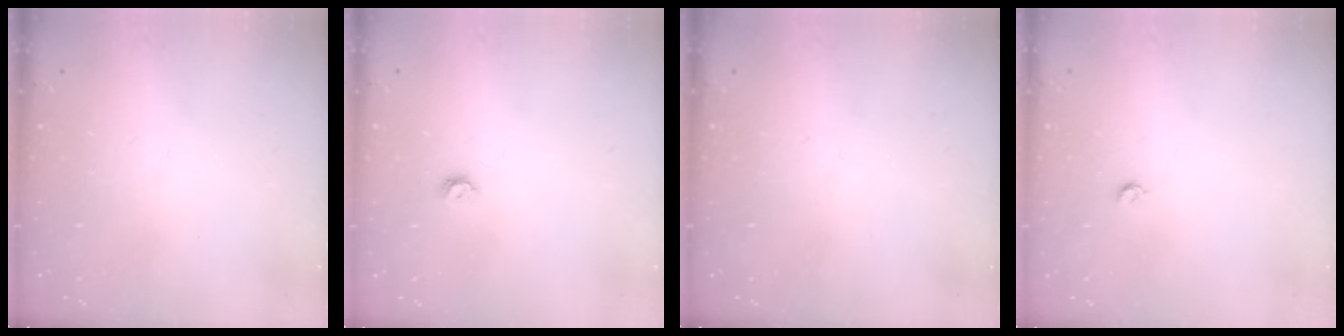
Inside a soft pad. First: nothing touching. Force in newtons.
{"total": 3.9, "press": 3.8, "slide": 0.7}
{"total": 0.0}
{"total": 3.2, "press": 3.2, "slide": 0.3}